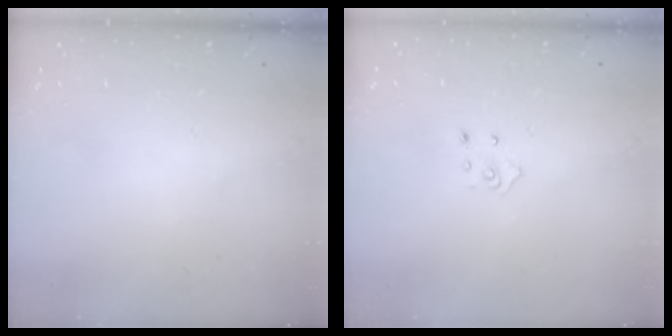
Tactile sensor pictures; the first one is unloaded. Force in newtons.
{"total": 3.9, "press": 3.9, "slide": 0.3}